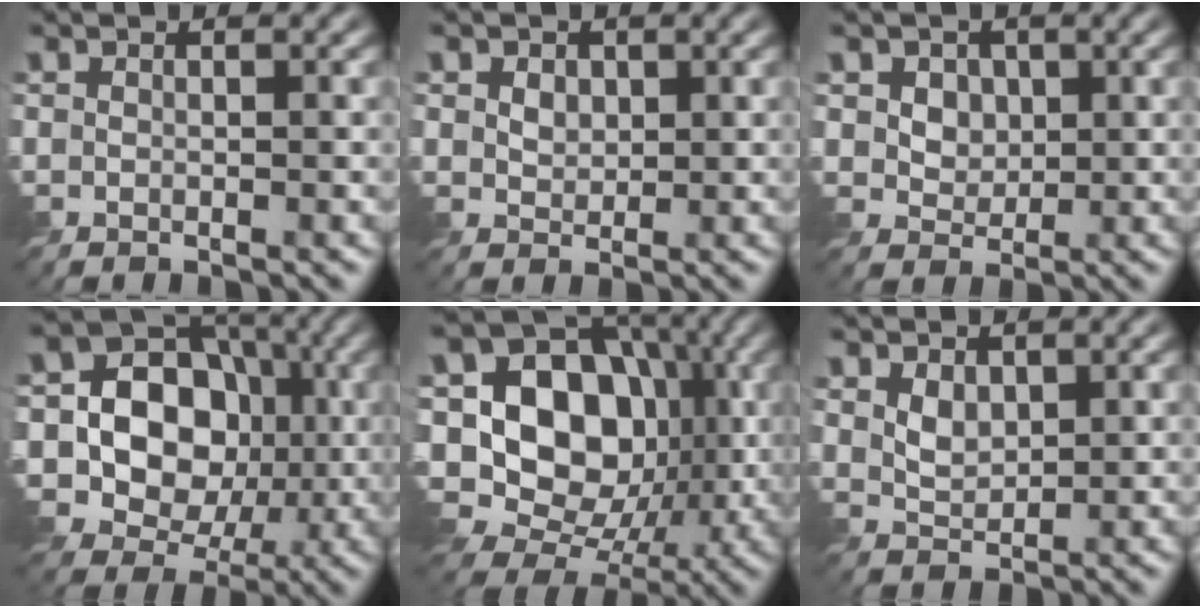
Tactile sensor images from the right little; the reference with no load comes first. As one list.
[{"total": 1.5, "force": [0.5, 1.3, 0.7], "torque": [-0.018, -0.006, 0.007]}, {"total": 2.9, "force": [1.1, 2.4, 1.3], "torque": [-0.044, -0.010, 0.033]}, {"total": 11.9, "force": [-0.1, 10.1, 6.2], "torque": [-0.107, 0.019, -0.027]}, {"total": 16.1, "force": [1.4, 13.0, 9.3], "torque": [-0.181, 0.025, 0.014]}, {"total": 1.8, "force": [0.8, 1.2, 1.1], "torque": [-0.026, -0.007, 0.020]}]